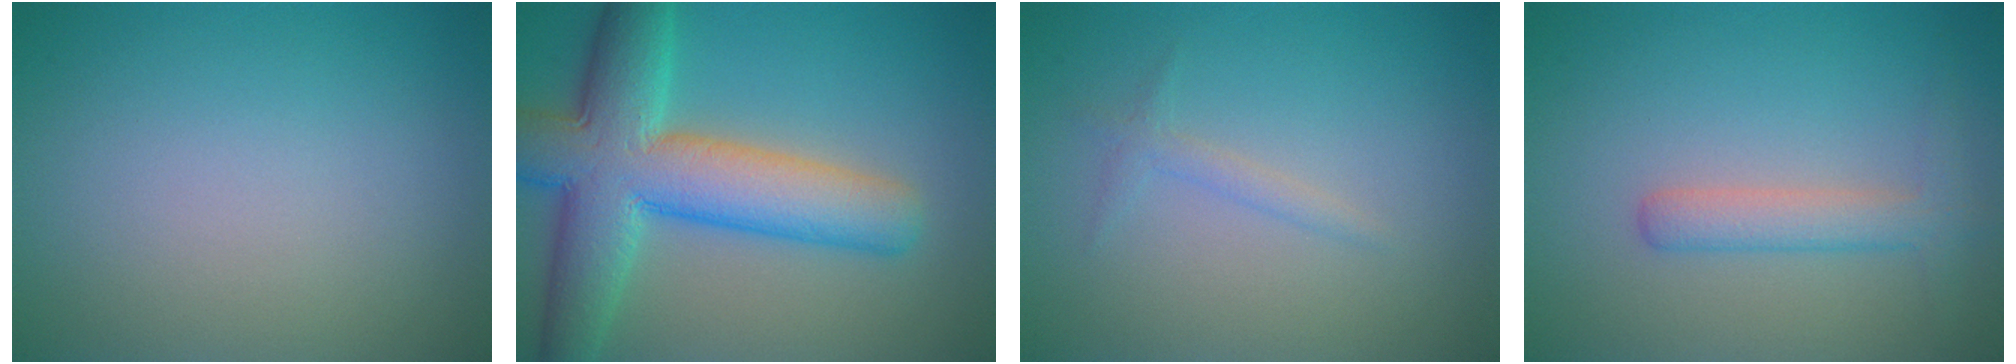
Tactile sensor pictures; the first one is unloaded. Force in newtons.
{"total": 10.5, "press": 10.4, "slide": 0.5}
{"total": 1.1, "press": 1.1, "slide": 0.1}
{"total": 2.7, "press": 2.7, "slide": 0.1}